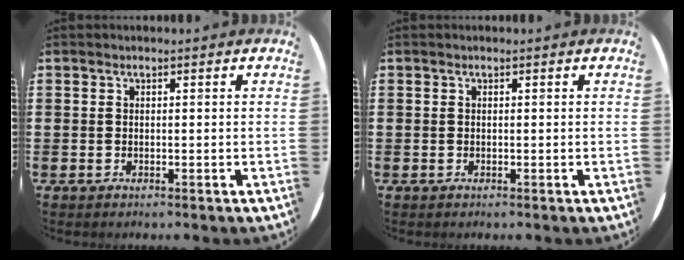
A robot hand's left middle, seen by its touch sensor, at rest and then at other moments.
{"total": 0.0}